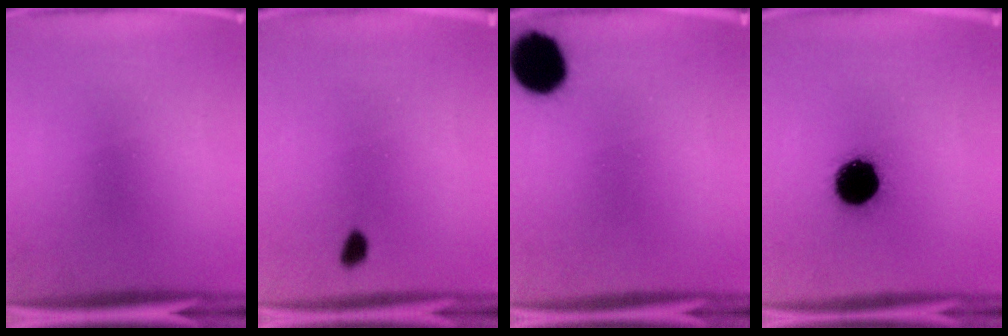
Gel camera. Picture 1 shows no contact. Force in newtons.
{"total": 1.7}
{"total": 13.1}
{"total": 12.5}